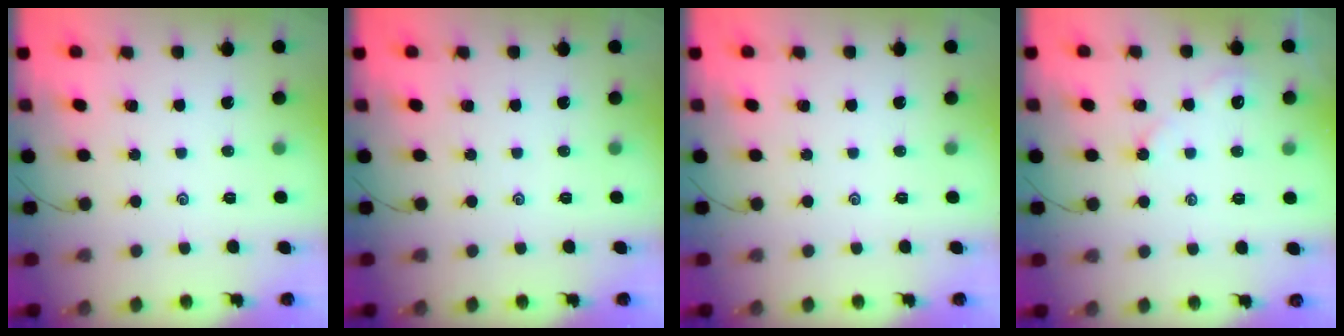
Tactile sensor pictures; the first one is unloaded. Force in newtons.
{"total": 0.0}
{"total": 0.0}
{"total": 3.3, "press": 3.3, "slide": 0.4}